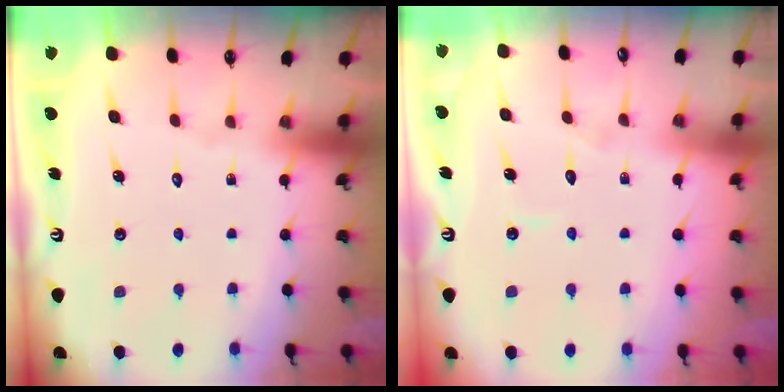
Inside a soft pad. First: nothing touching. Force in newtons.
{"total": 2.9, "press": 2.9, "slide": 0.2}